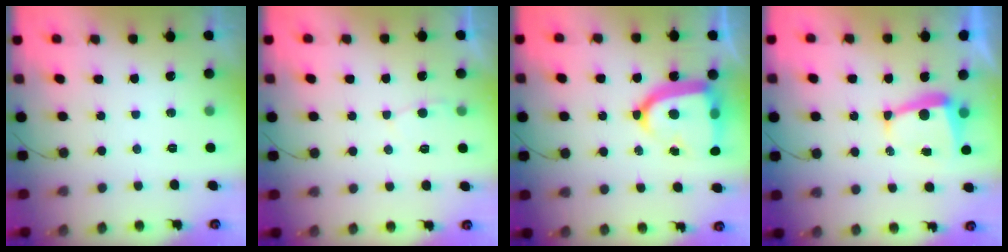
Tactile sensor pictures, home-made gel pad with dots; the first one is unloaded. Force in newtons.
{"total": 3.0, "press": 3.0, "slide": 0.3}
{"total": 17.9, "press": 17.8, "slide": 1.7}
{"total": 5.6, "press": 5.6, "slide": 0.5}